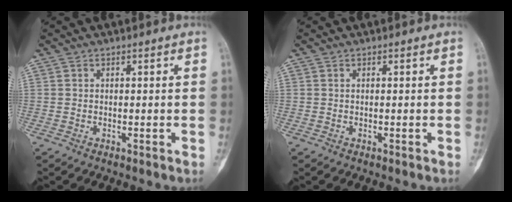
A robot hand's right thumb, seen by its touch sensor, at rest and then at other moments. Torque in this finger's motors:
{"motor_torque": [-0.05, -0.15, 0.04, -0.40, -0.03]}